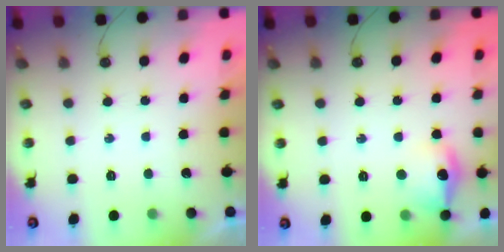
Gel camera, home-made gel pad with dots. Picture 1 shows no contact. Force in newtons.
{"total": 12.2, "press": 12.1, "slide": 1.0}